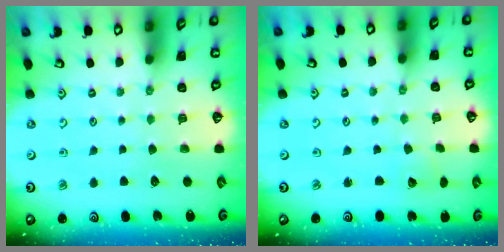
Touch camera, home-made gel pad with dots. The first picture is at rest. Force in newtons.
{"total": 2.3, "press": 2.3, "slide": 0.1}